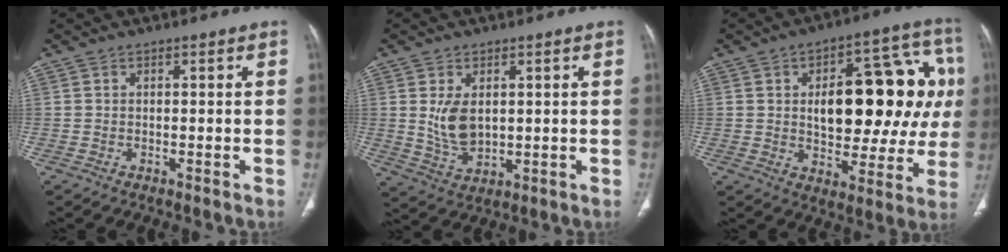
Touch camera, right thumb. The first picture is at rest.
{"total": 6.8, "force": [1.2, 4.1, 5.2], "torque": [-0.091, -0.014, 0.036]}
{"total": 24.3, "force": [3.4, 11.9, 21.0], "torque": [-0.241, 0.021, 0.049]}